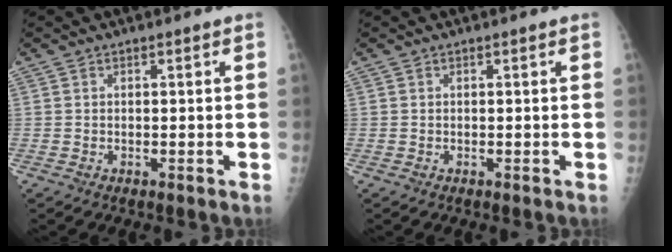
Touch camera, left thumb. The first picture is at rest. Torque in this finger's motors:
{"motor_torque": [0.04, 0.04, -0.03, -0.04, 0.00]}